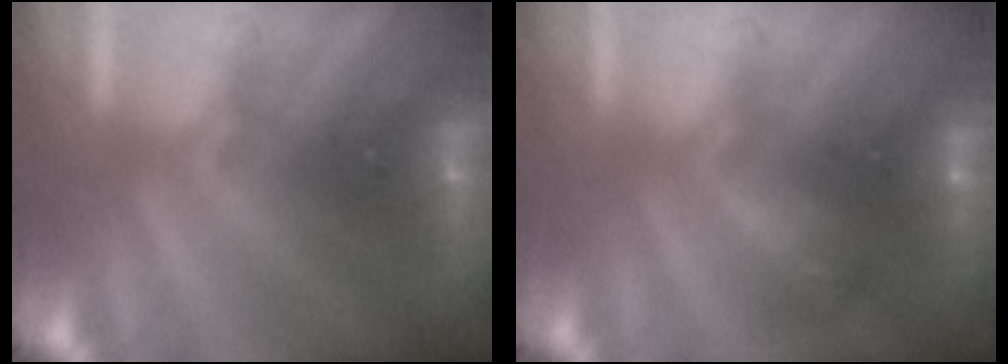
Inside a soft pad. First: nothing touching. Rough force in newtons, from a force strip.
{"total": 2.0}